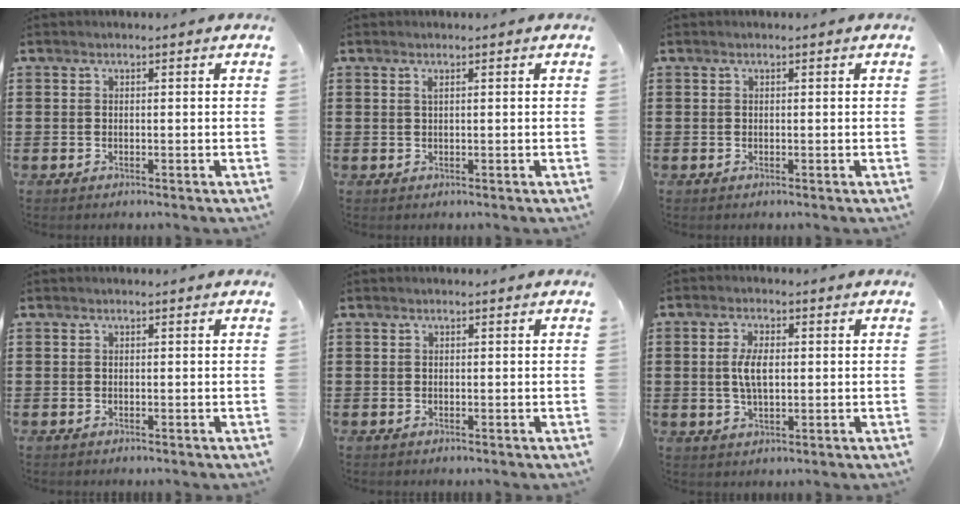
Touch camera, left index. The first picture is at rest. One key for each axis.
{"total": 0.8, "fx": 0.4, "fy": 0.1, "fz": 0.7, "tx": -0.014, "ty": 0.000, "tz": 0.008}
{"total": 0.0}
{"total": 0.0}
{"total": 0.0}
{"total": 4.7, "fx": 0.4, "fy": 2.0, "fz": 4.2, "tx": -0.093, "ty": 0.004, "tz": 0.002}